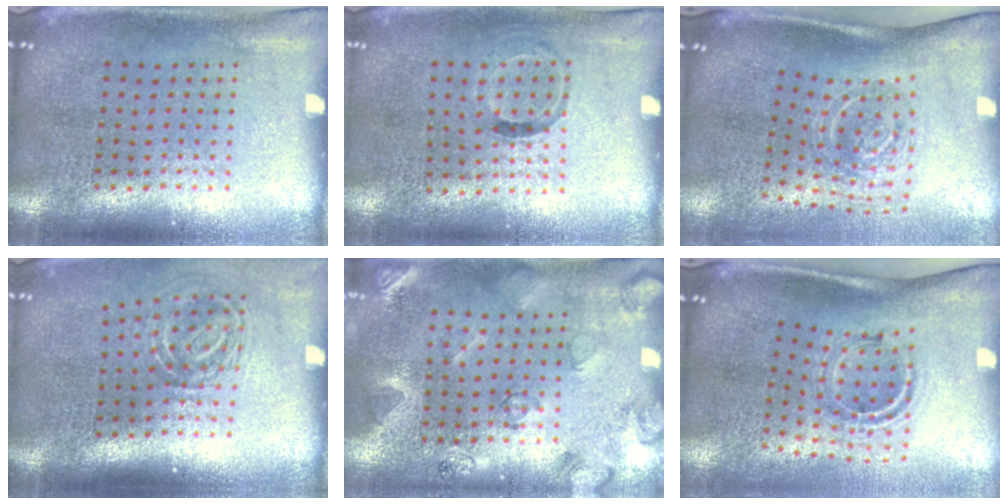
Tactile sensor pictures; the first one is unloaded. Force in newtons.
{"total": 0.8, "press": 0.5, "slide": 0.6}
{"total": 2.0, "press": 1.3, "slide": 1.5}
{"total": 1.8, "press": 1.2, "slide": 1.4}
{"total": 2.1, "press": 2.0, "slide": 0.8}
{"total": 1.2, "press": 1.0, "slide": 0.7}